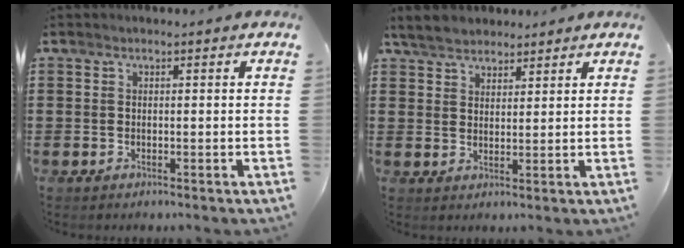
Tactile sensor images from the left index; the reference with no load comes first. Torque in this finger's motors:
{"motor_torque": [0.66, 0.51, 0.50, 0.04]}